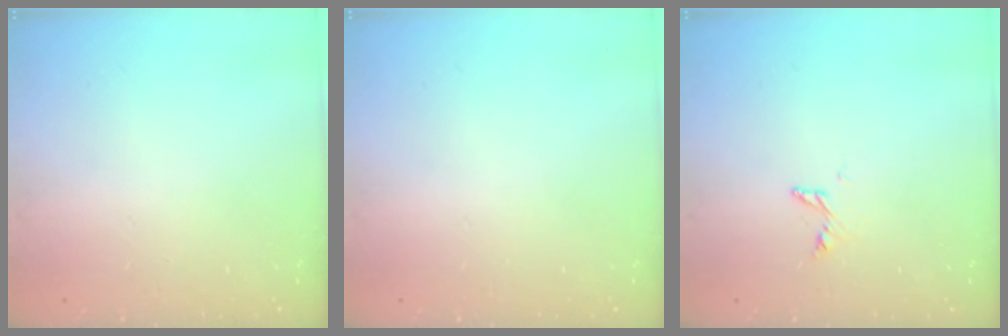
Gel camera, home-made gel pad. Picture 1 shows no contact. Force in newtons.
{"total": 0.0}
{"total": 2.7, "press": 2.7, "slide": 0.1}